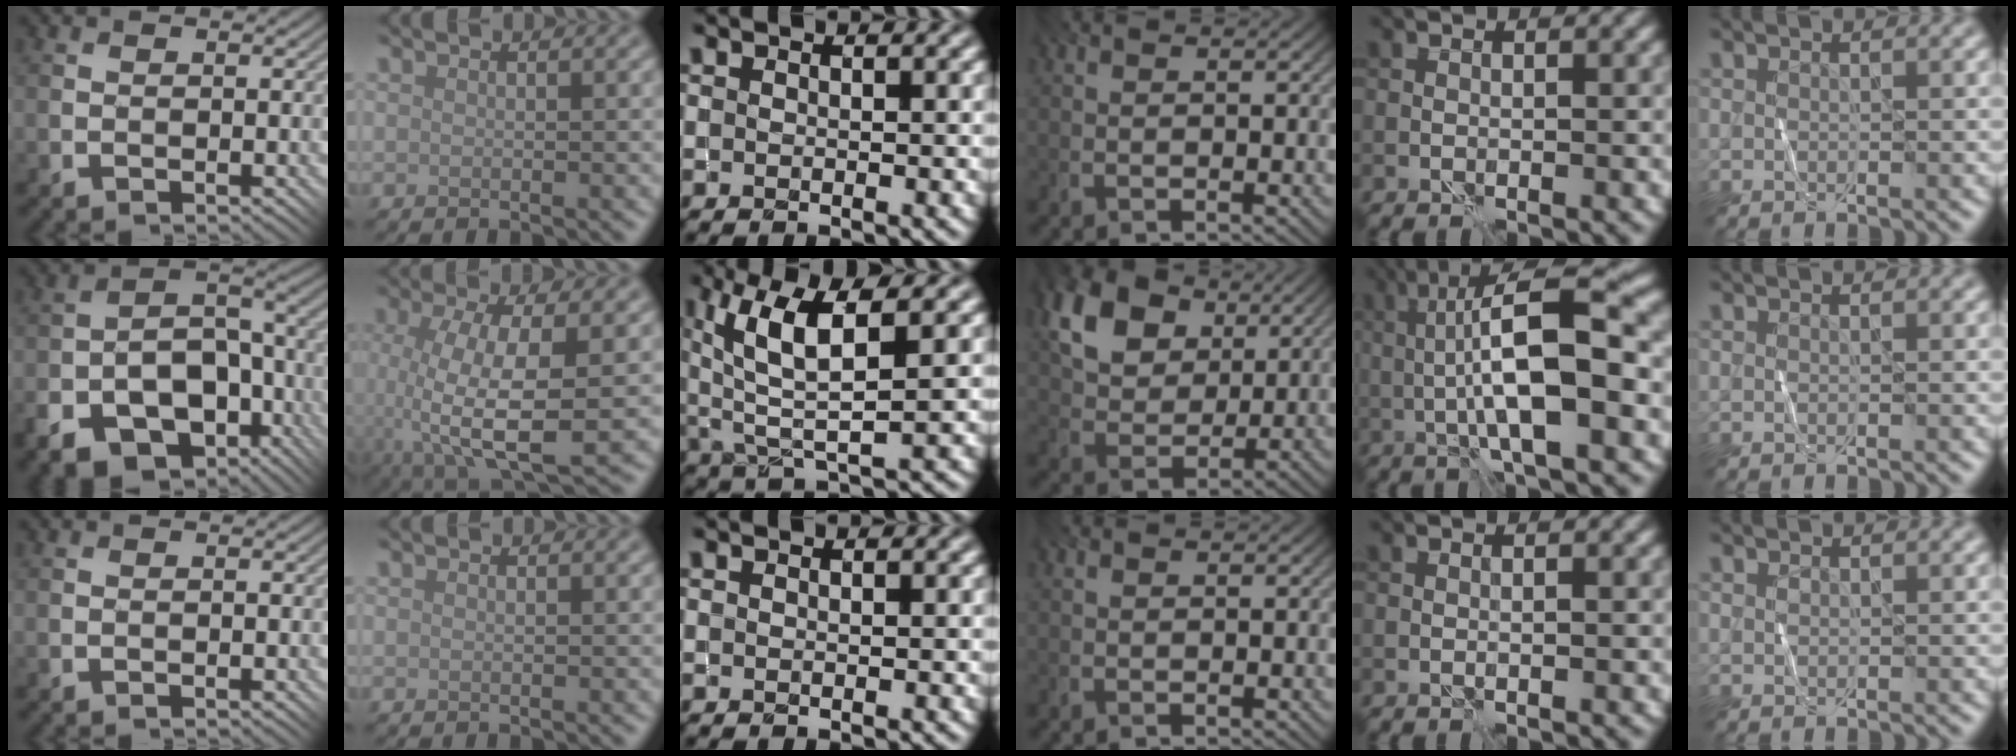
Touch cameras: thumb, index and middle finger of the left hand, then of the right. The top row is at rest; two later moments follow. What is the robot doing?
{"motion": "fold", "object": "shorts"}